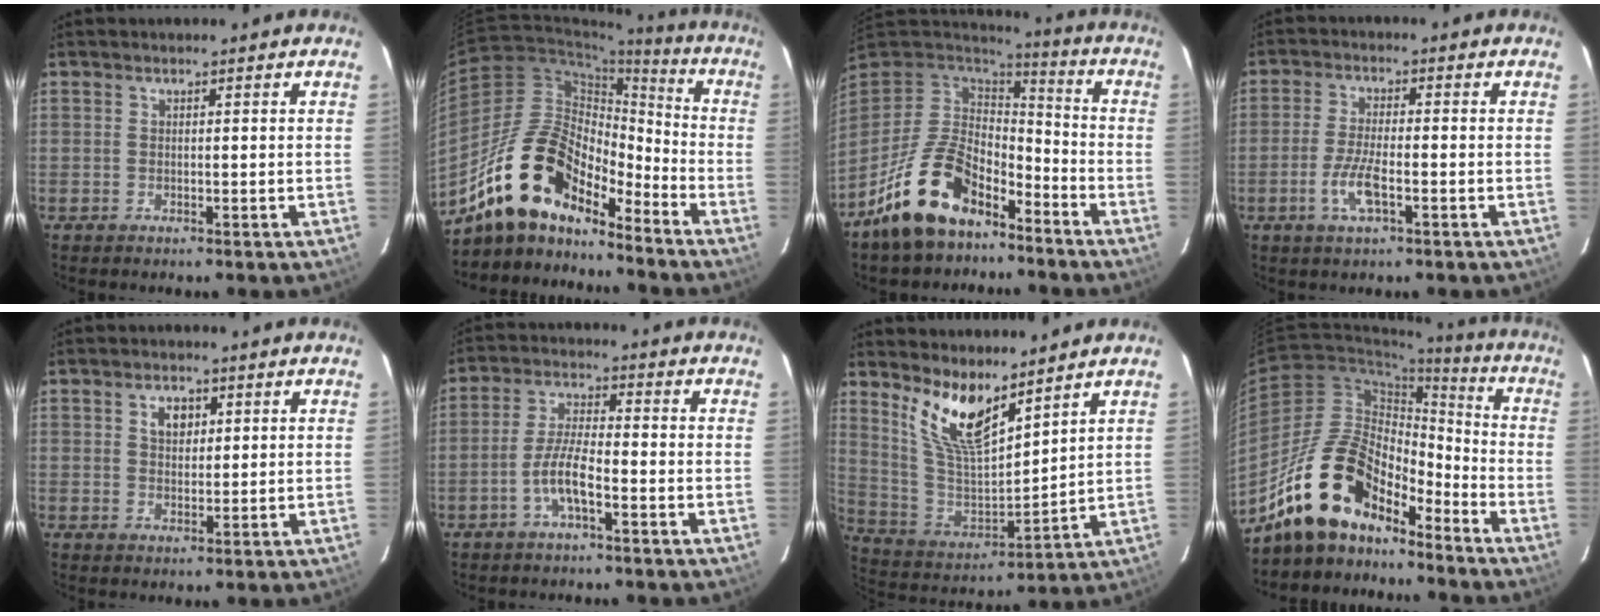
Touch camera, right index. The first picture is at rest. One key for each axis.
{"total": 17.1, "fx": -13.6, "fy": 6.7, "fz": 8.0, "tx": -0.147, "ty": 0.011, "tz": -0.253}
{"total": 16.6, "fx": -10.6, "fy": 8.7, "fz": 9.3, "tx": -0.195, "ty": 0.003, "tz": -0.176}
{"total": 5.8, "fx": -2.4, "fy": 1.4, "fz": 5.1, "tx": -0.109, "ty": -0.003, "tz": -0.048}
{"total": 3.6, "fx": 1.4, "fy": 2.5, "fz": 2.1, "tx": -0.032, "ty": 0.008, "tz": 0.025}
{"total": 6.0, "fx": -3.0, "fy": 1.1, "fz": 5.0, "tx": -0.109, "ty": 0.007, "tz": -0.055}
{"total": 13.1, "fx": 9.3, "fy": 4.0, "fz": 8.3, "tx": -0.164, "ty": -0.012, "tz": 0.193}
{"total": 17.2, "fx": -13.5, "fy": 7.3, "fz": 7.6, "tx": -0.144, "ty": 0.019, "tz": -0.241}